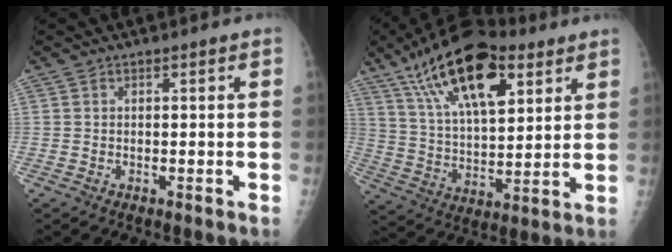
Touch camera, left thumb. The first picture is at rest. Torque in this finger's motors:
{"motor_torque": [1.21, 0.98, 1.31, -1.46, 0.20]}